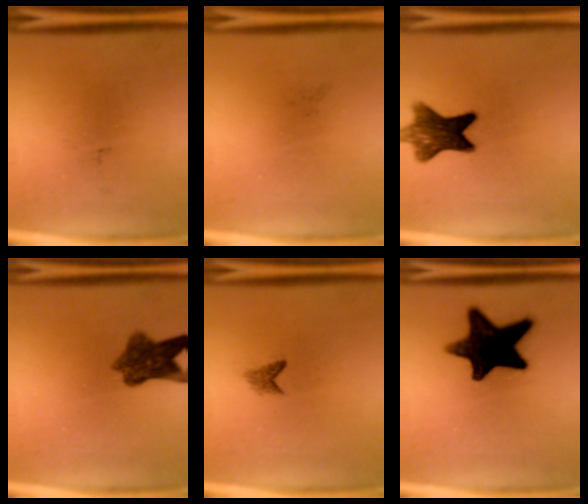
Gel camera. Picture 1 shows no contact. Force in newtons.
{"total": 0.0}
{"total": 9.2}
{"total": 7.4}
{"total": 1.2}
{"total": 15.0}